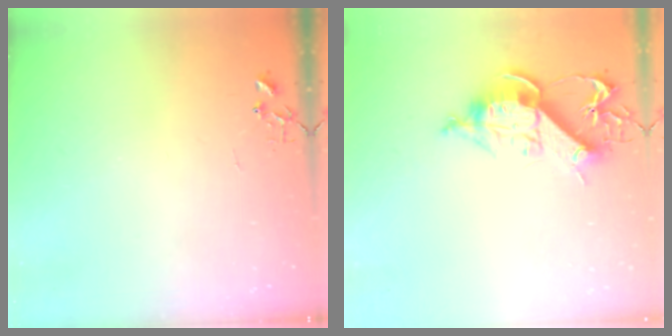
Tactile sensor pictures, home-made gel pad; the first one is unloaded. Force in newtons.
{"total": 11.6, "press": 11.5, "slide": 1.4}